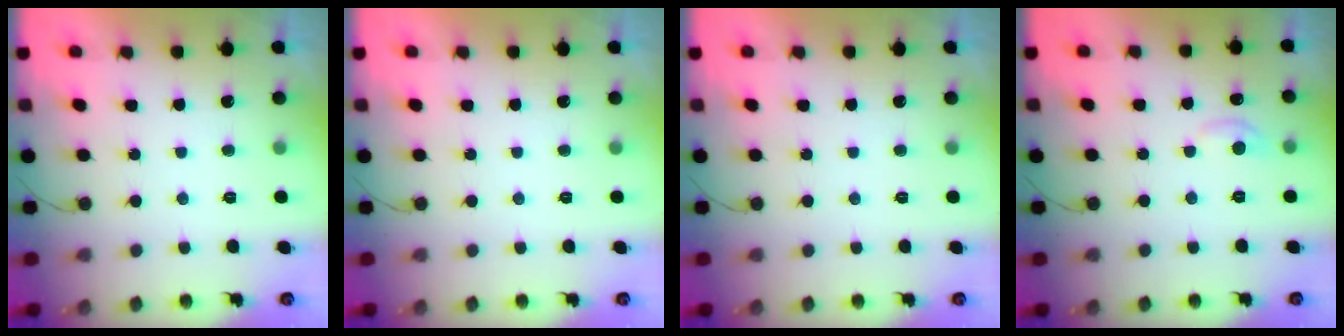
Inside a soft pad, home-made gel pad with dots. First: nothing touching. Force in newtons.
{"total": 0.0}
{"total": 0.0}
{"total": 7.0, "press": 7.0, "slide": 0.5}